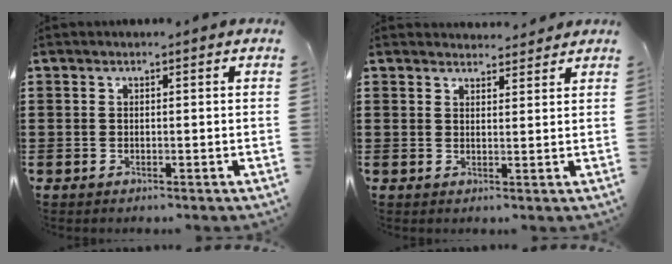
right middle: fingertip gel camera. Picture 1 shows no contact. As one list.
[{"total": 2.5, "force": [2.5, 0.2, -0.2], "torque": [0.004, -0.006, 0.047]}]